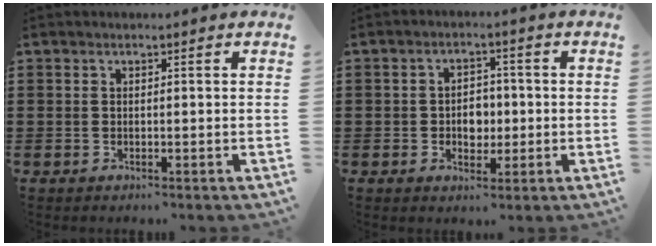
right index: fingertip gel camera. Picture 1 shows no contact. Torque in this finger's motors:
{"motor_torque": [2.14, 0.00, 0.13, 0.02]}